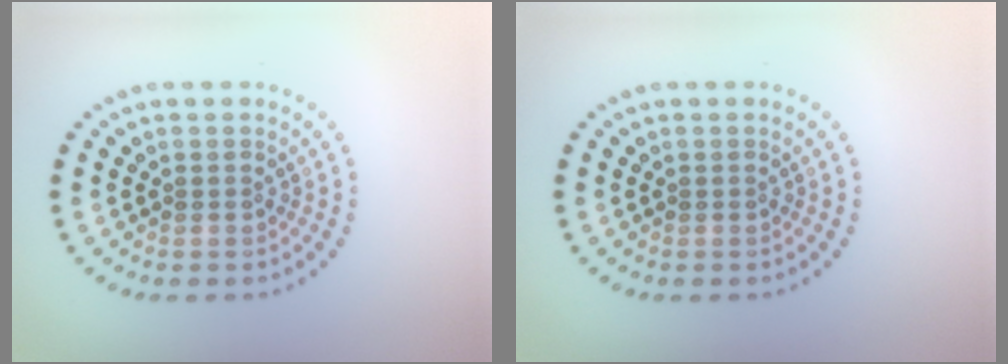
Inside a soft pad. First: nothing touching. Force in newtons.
{"total": 0.0}